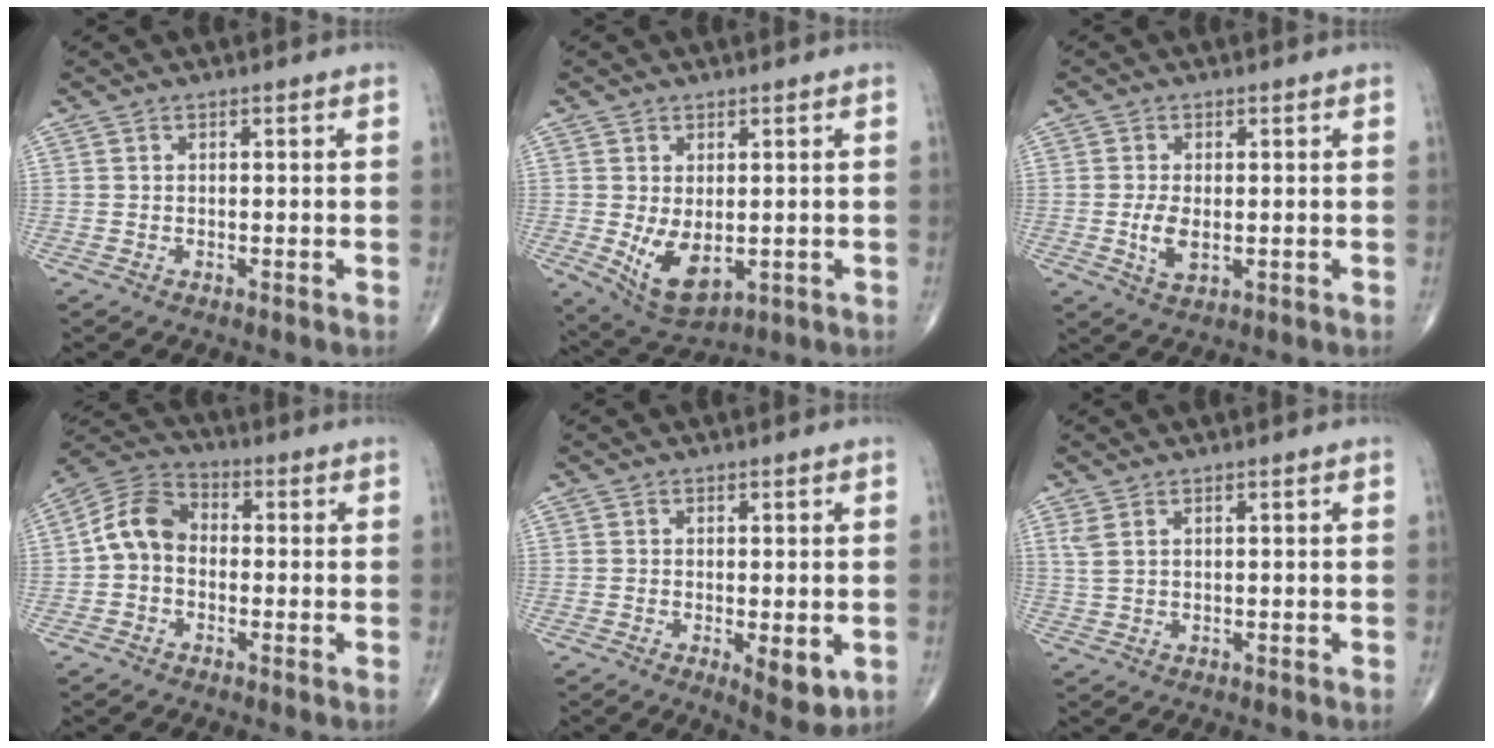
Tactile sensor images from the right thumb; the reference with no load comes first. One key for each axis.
{"total": 8.0, "fx": -0.8, "fy": 4.5, "fz": 6.6, "tx": -0.106, "ty": -0.015, "tz": 0.006}
{"total": 4.2, "fx": -0.4, "fy": 2.1, "fz": 3.6, "tx": -0.073, "ty": -0.009, "tz": -0.003}
{"total": 8.2, "fx": -0.8, "fy": 6.1, "fz": 5.3, "tx": -0.089, "ty": 0.027, "tz": -0.033}
{"total": 5.4, "fx": -1.2, "fy": 1.9, "fz": 4.9, "tx": -0.067, "ty": -0.016, "tz": -0.012}
{"total": 2.2, "fx": 1.2, "fy": 0.7, "fz": 1.7, "tx": -0.047, "ty": 0.005, "tz": 0.033}